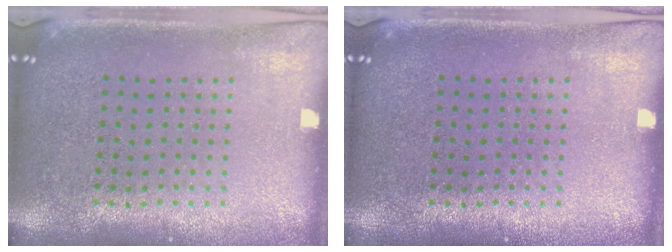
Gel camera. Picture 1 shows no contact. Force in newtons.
{"total": 0.0}